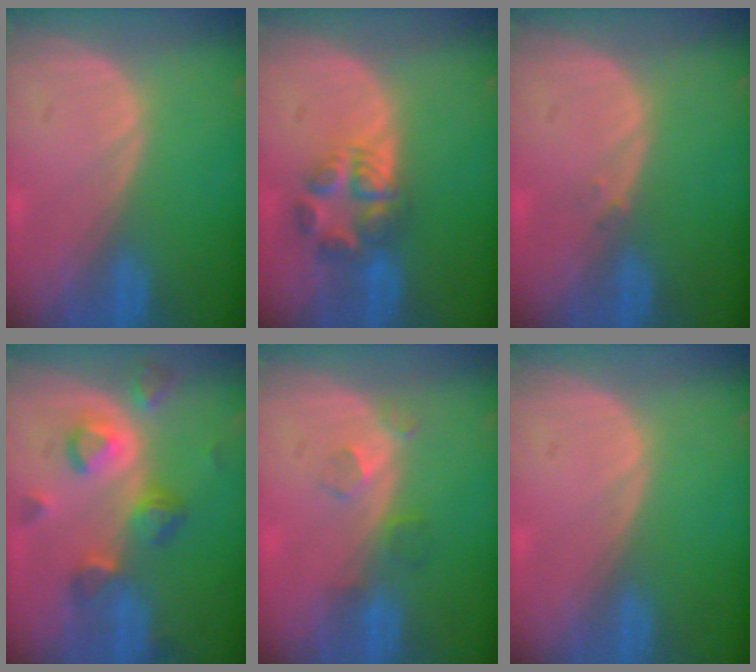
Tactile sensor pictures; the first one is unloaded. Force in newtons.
{"total": 5.8, "press": 5.8, "slide": 0.5}
{"total": 0.7, "press": 0.7, "slide": 0.1}
{"total": 7.1, "press": 7.0, "slide": 1.2}
{"total": 3.3, "press": 2.8, "slide": 1.7}
{"total": 0.0}